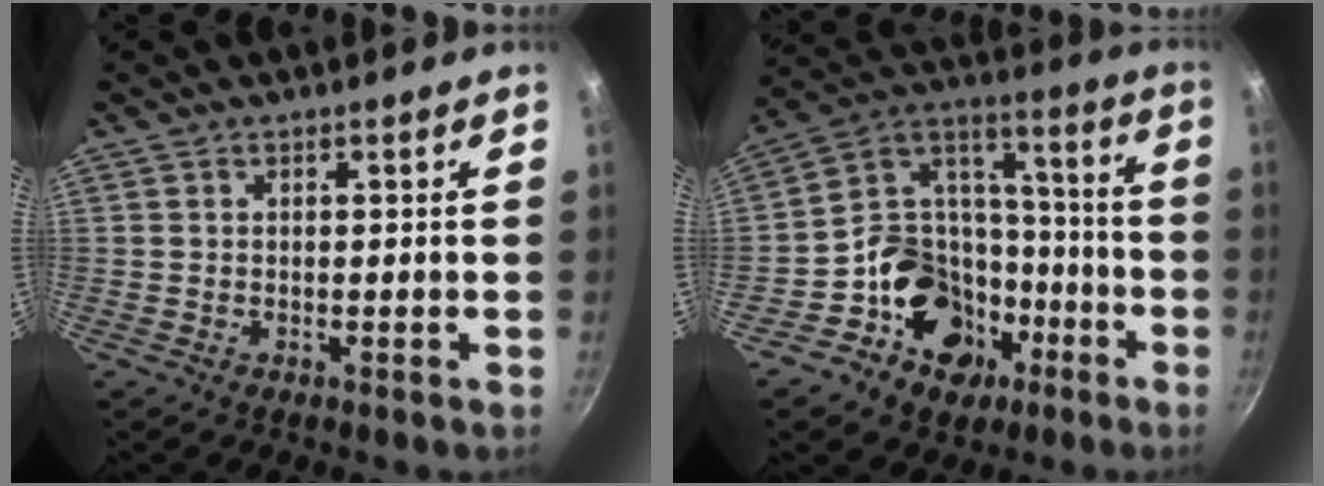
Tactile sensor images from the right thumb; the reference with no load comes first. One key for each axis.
{"total": 18.9, "fx": -8.0, "fy": 14.7, "fz": 8.9, "tx": -0.111, "ty": 0.074, "tz": -0.132}